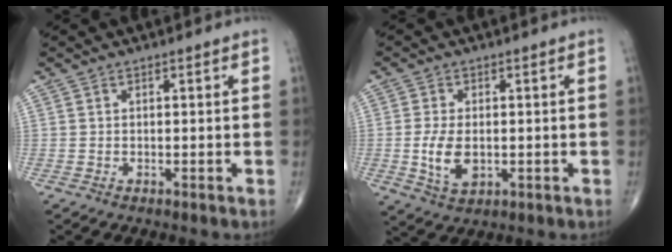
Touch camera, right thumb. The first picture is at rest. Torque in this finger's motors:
{"motor_torque": [-0.16, 0.53, 0.39, 0.49, 0.24]}